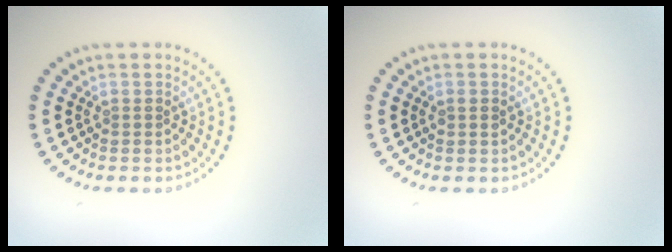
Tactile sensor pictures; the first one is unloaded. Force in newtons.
{"total": 1.0, "press": 1.0, "slide": 0.1}